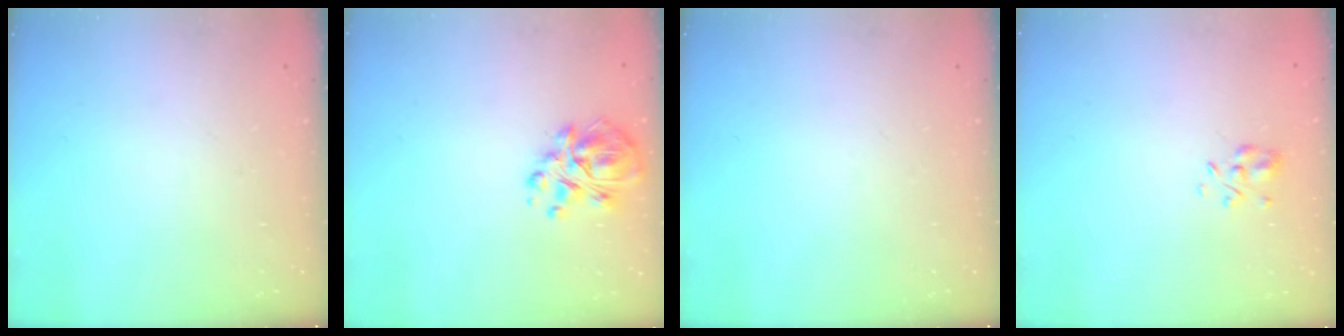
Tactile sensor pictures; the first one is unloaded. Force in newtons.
{"total": 9.6, "press": 9.0, "slide": 3.1}
{"total": 0.0}
{"total": 4.3, "press": 4.0, "slide": 1.7}